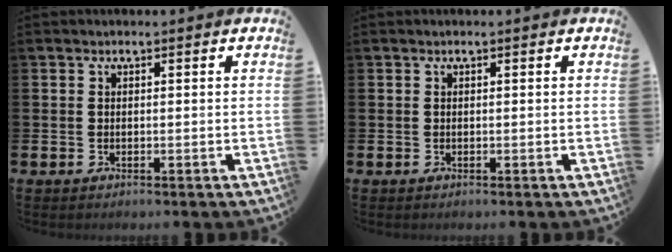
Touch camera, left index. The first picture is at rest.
{"total": 0.0}